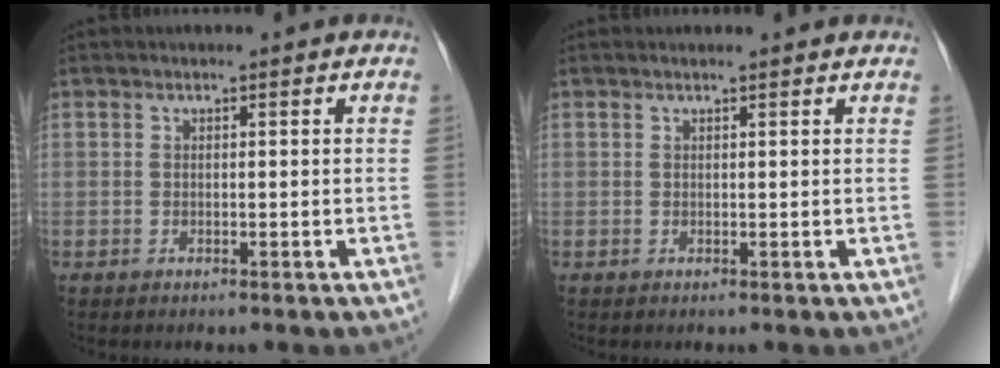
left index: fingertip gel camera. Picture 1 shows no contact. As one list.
[{"total": 2.3, "force": [2.2, 0.2, 0.7], "torque": [-0.014, 0.013, 0.022]}]